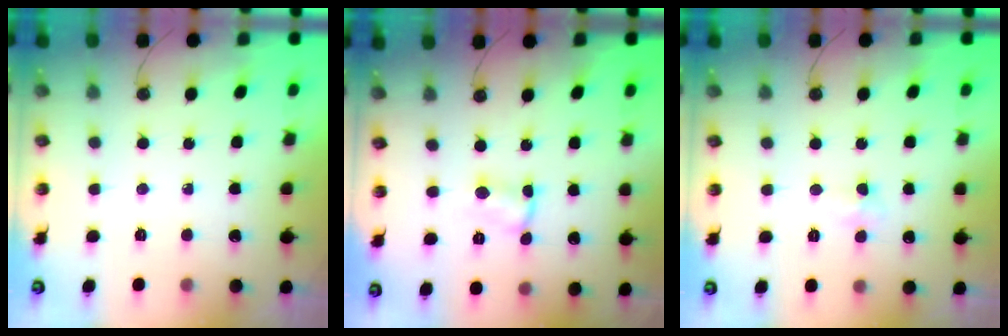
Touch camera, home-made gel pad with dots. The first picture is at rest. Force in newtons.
{"total": 1.4, "press": 1.4, "slide": 0.0}
{"total": 4.1, "press": 4.0, "slide": 0.7}